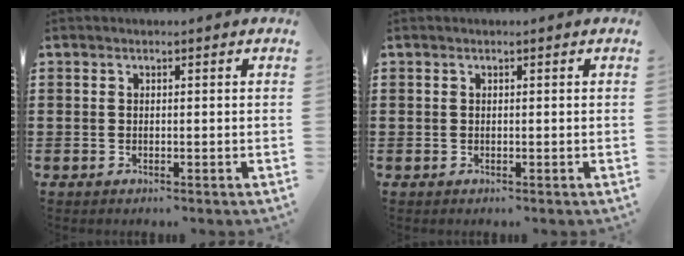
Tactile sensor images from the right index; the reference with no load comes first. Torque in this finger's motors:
{"motor_torque": [-0.21, 1.93, 0.06, 0.00]}